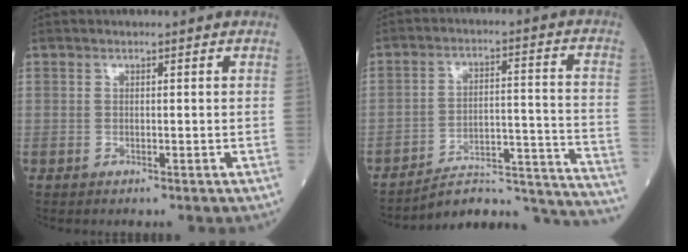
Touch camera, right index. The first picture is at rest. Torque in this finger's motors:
{"motor_torque": [-0.71, -0.55, -0.24, -0.02]}